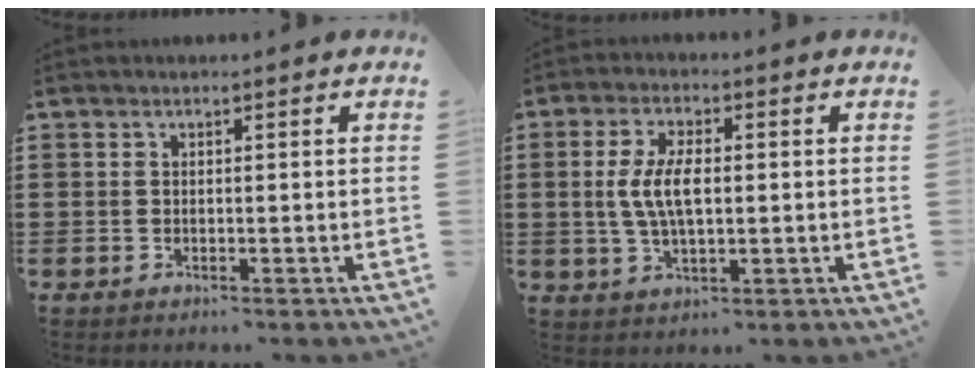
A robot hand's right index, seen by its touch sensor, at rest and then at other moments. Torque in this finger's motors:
{"motor_torque": [0.58, 0.20, 0.60, 0.16]}